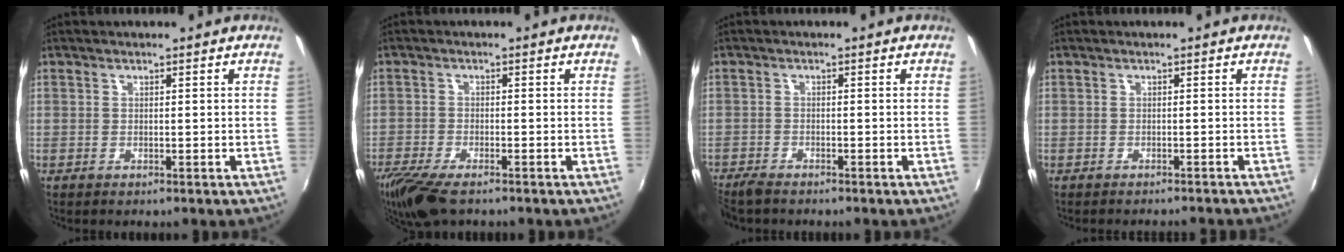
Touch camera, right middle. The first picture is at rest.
{"total": 8.7, "force": [-6.6, 2.3, 5.2], "torque": [-0.126, -0.035, -0.124]}
{"total": 3.6, "force": [-3.3, 0.7, 1.2], "torque": [-0.035, -0.018, -0.065]}
{"total": 4.4, "force": [-4.1, 0.6, 1.5], "torque": [-0.033, -0.010, -0.055]}